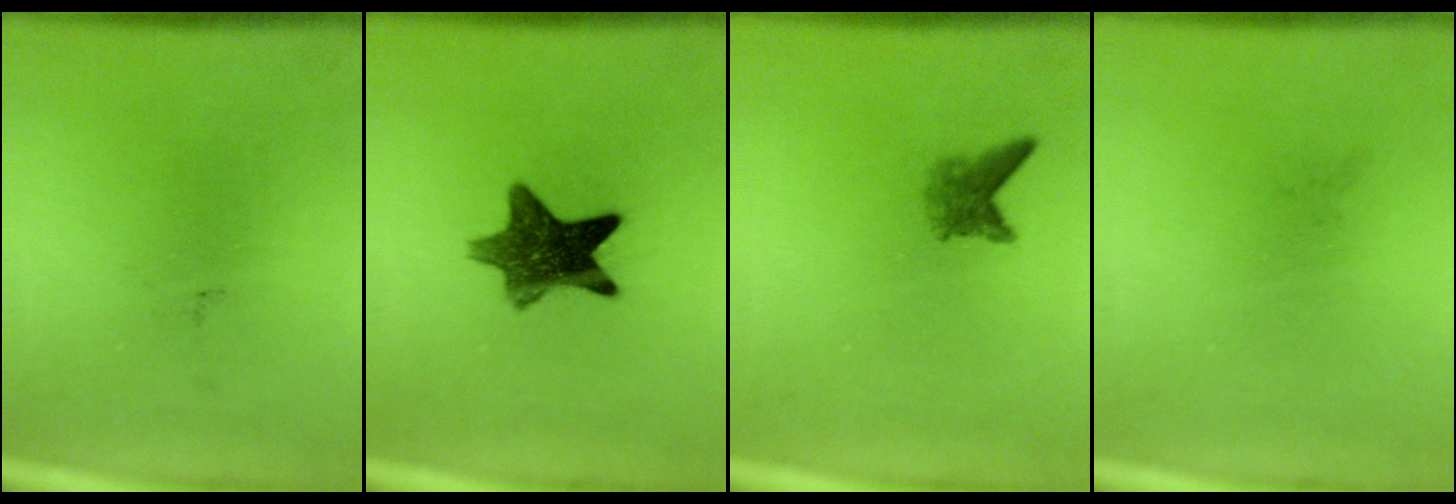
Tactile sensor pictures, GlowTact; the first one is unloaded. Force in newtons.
{"total": 10.6}
{"total": 2.3}
{"total": 0.0}